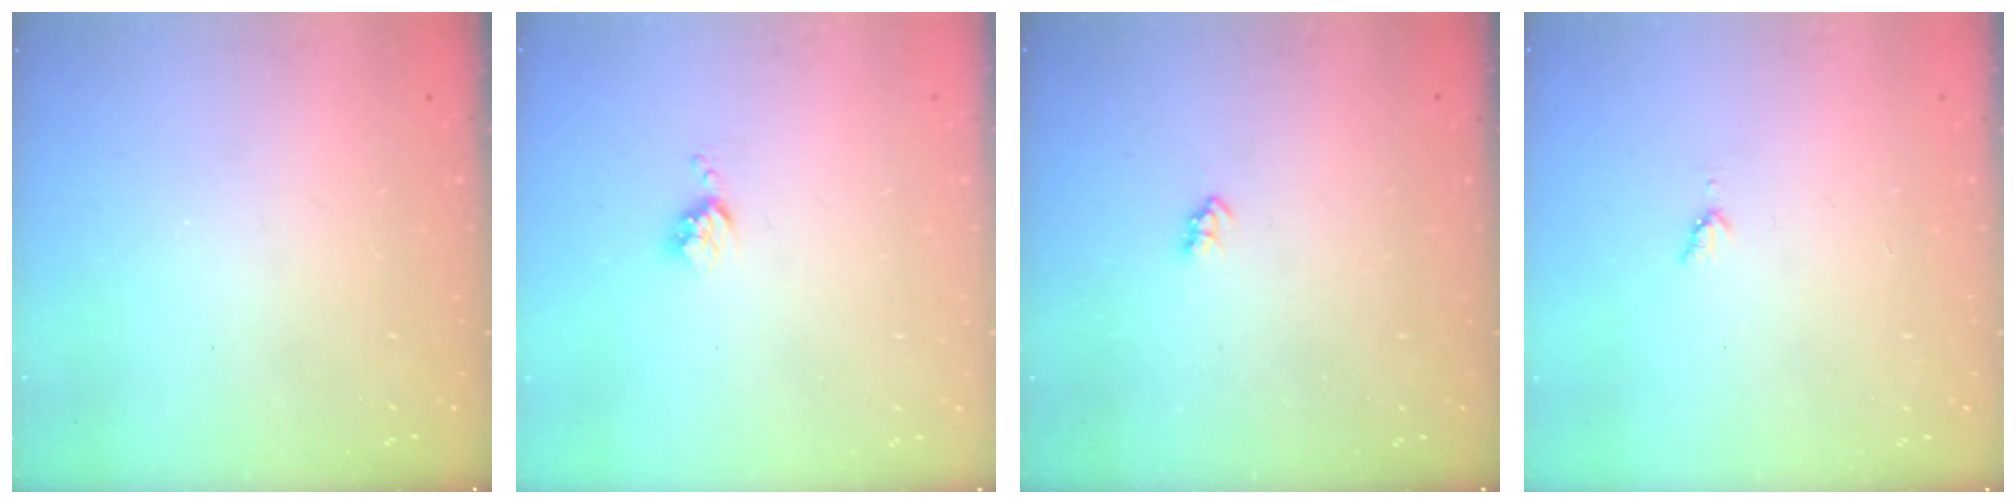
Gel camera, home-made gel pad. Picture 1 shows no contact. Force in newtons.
{"total": 4.2, "press": 4.2, "slide": 0.5}
{"total": 2.4, "press": 2.4, "slide": 0.4}
{"total": 4.6, "press": 4.5, "slide": 0.5}